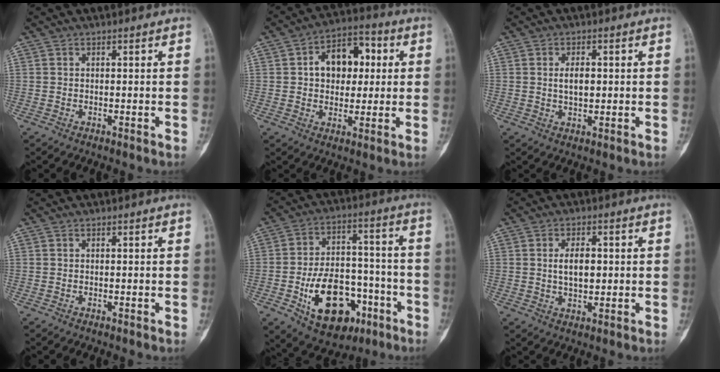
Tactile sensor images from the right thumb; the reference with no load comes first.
{"total": 11.8, "force": [2.1, 8.2, 8.3], "torque": [-0.085, 0.018, 0.027]}
{"total": 3.2, "force": [0.4, 1.7, 2.6], "torque": [-0.042, -0.001, 0.009]}
{"total": 0.0}
{"total": 19.0, "force": [-7.6, 11.7, 12.9], "torque": [-0.171, 0.047, -0.107]}
{"total": 5.3, "force": [0.6, 3.0, 4.4], "torque": [-0.069, -0.004, 0.012]}